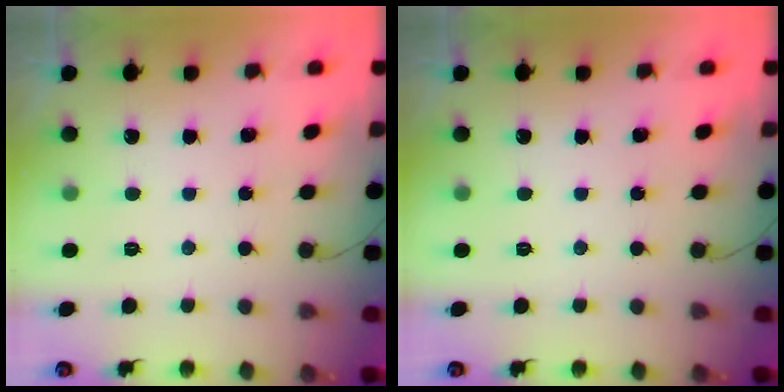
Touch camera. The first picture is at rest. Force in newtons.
{"total": 0.0}